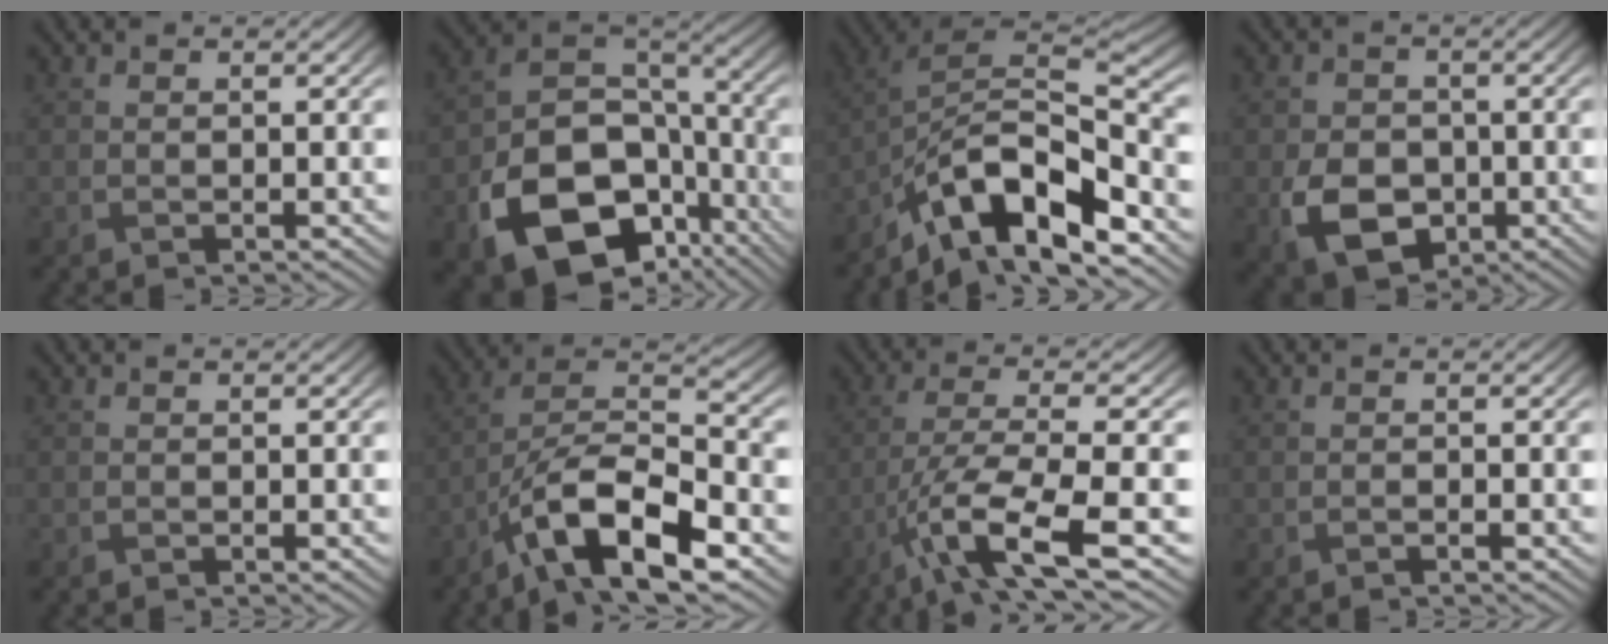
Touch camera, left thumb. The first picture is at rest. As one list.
[{"total": 16.9, "force": [-7.7, 11.3, 9.9], "torque": [-0.190, -0.050, -0.121]}, {"total": 12.1, "force": [-7.7, 4.2, 8.4], "torque": [-0.148, 0.005, -0.150]}, {"total": 7.3, "force": [-2.3, 5.4, 4.3], "torque": [-0.090, -0.015, -0.045]}, {"total": 0.0}, {"total": 12.4, "force": [-6.9, 4.2, 9.5], "torque": [-0.174, 0.004, -0.136]}, {"total": 10.2, "force": [-4.7, 2.3, 8.7], "torque": [-0.164, -0.004, -0.090]}, {"total": 0.6, "force": [-0.4, 0.0, 0.4], "torque": [-0.008, 0.001, -0.007]}]